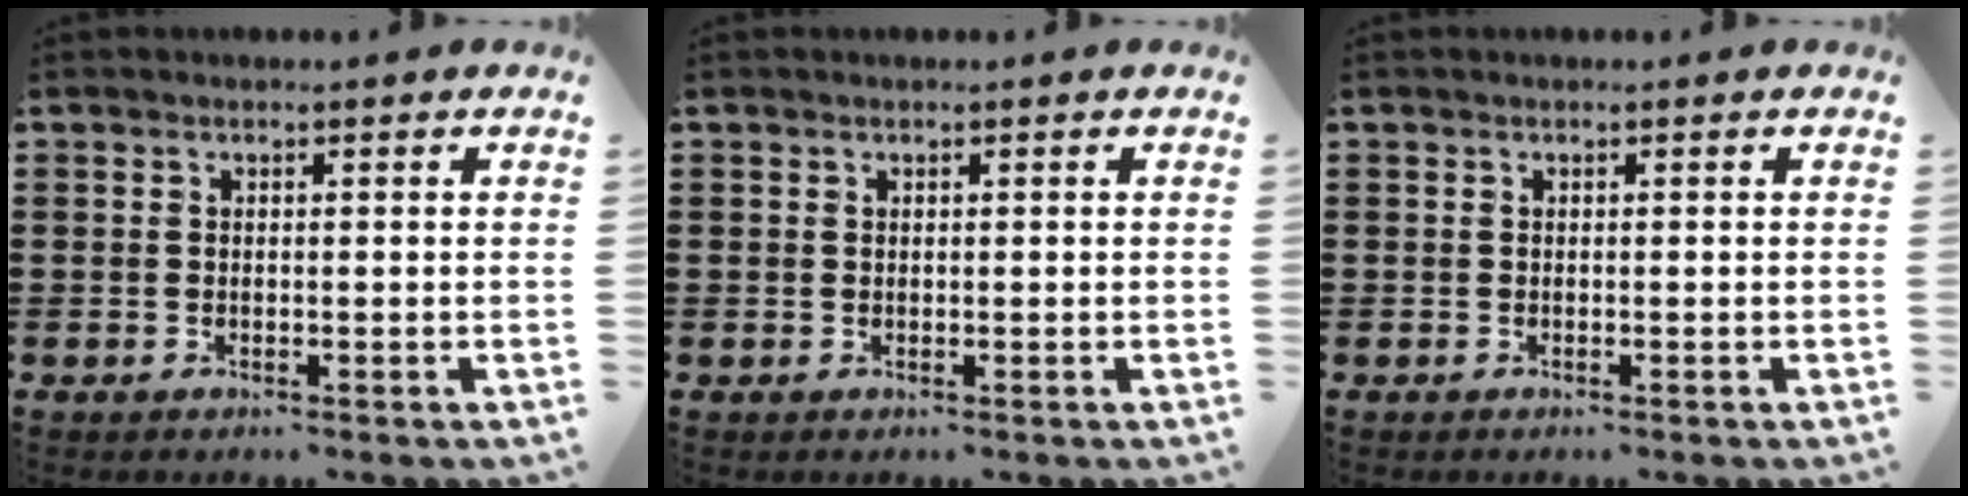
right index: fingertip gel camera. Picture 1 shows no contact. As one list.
[{"total": 0.0}, {"total": 0.0}]